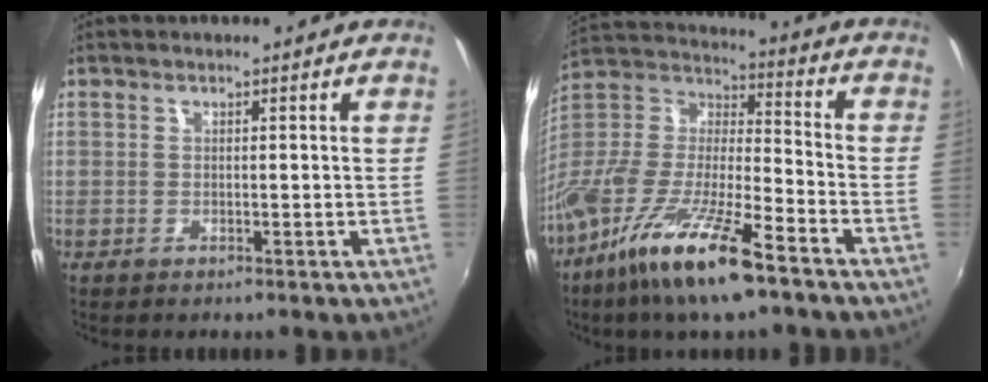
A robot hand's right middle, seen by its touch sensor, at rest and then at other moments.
{"total": 20.8, "force": [-13.1, 4.9, 15.4], "torque": [-0.300, -0.028, -0.252]}